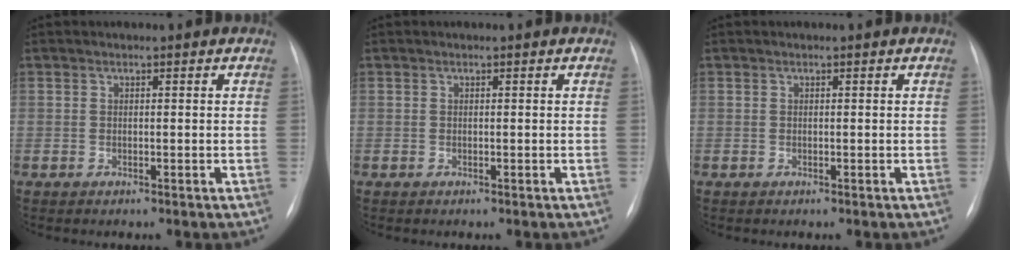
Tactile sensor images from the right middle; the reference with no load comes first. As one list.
[{"total": 0.0}, {"total": 0.0}]